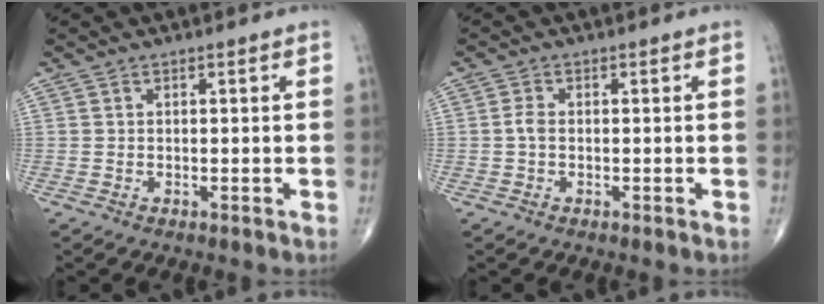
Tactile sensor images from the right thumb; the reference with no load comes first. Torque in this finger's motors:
{"motor_torque": [0.00, -0.23, 0.65, 0.05, 0.00]}